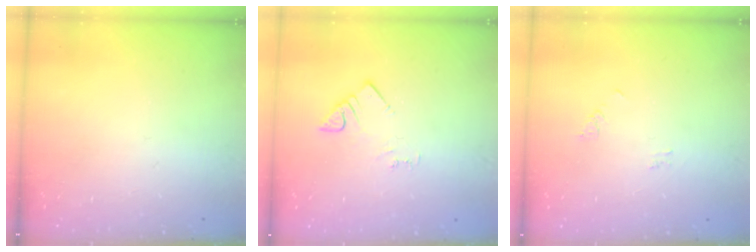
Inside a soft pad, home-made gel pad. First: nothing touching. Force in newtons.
{"total": 3.6, "press": 3.6, "slide": 0.6}
{"total": 3.1, "press": 3.1, "slide": 0.5}